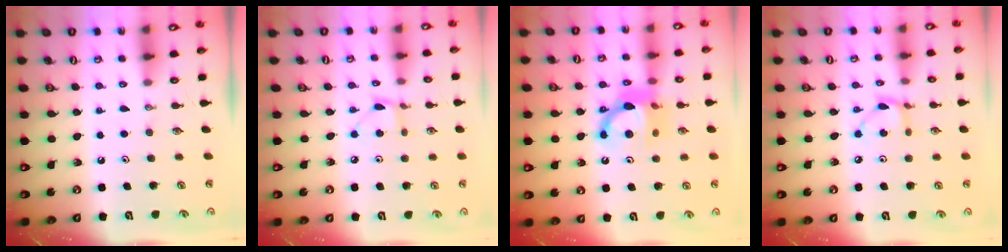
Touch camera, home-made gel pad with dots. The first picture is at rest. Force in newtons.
{"total": 4.8, "press": 4.8, "slide": 0.6}
{"total": 11.1, "press": 11.0, "slide": 1.1}
{"total": 5.3, "press": 5.3, "slide": 0.2}